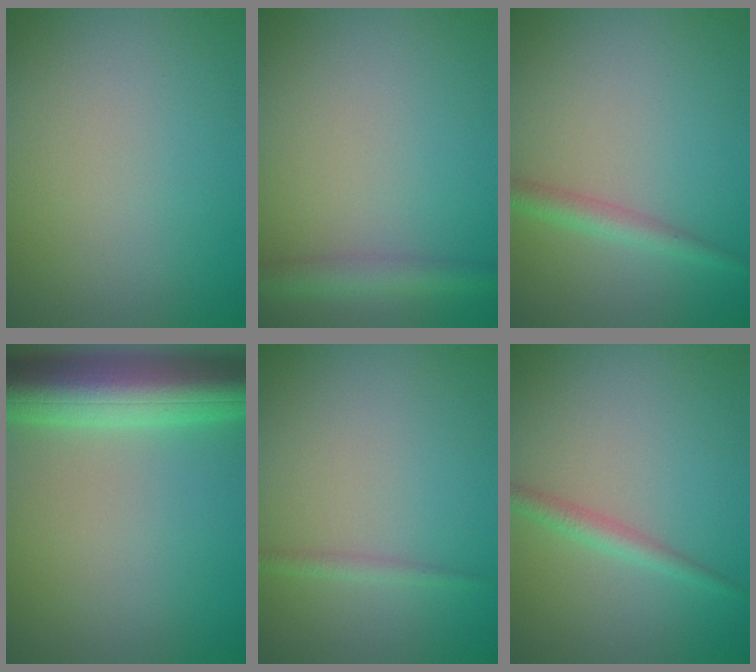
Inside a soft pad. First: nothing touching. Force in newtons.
{"total": 3.0, "press": 3.0, "slide": 0.1}
{"total": 2.0, "press": 2.0, "slide": 0.0}
{"total": 8.8, "press": 8.8, "slide": 0.4}
{"total": 1.1, "press": 1.1, "slide": 0.1}
{"total": 1.7, "press": 1.7, "slide": 0.0}